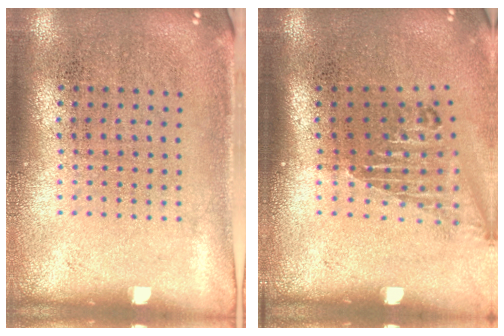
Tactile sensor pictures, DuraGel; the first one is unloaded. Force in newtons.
{"total": 1.6, "press": 1.2, "slide": 1.1}